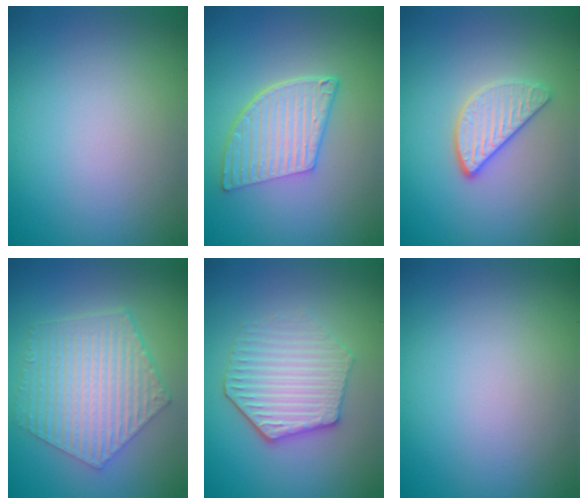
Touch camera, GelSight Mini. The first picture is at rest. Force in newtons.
{"total": 5.9, "press": 4.4, "slide": 4.0}
{"total": 2.9, "press": 2.7, "slide": 1.2}
{"total": 6.6, "press": 5.0, "slide": 4.4}
{"total": 4.4, "press": 4.0, "slide": 1.8}
{"total": 0.0}